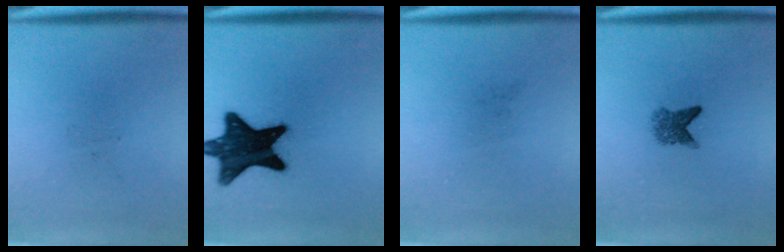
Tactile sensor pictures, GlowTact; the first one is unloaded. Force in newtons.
{"total": 14.7}
{"total": 0.0}
{"total": 2.7}